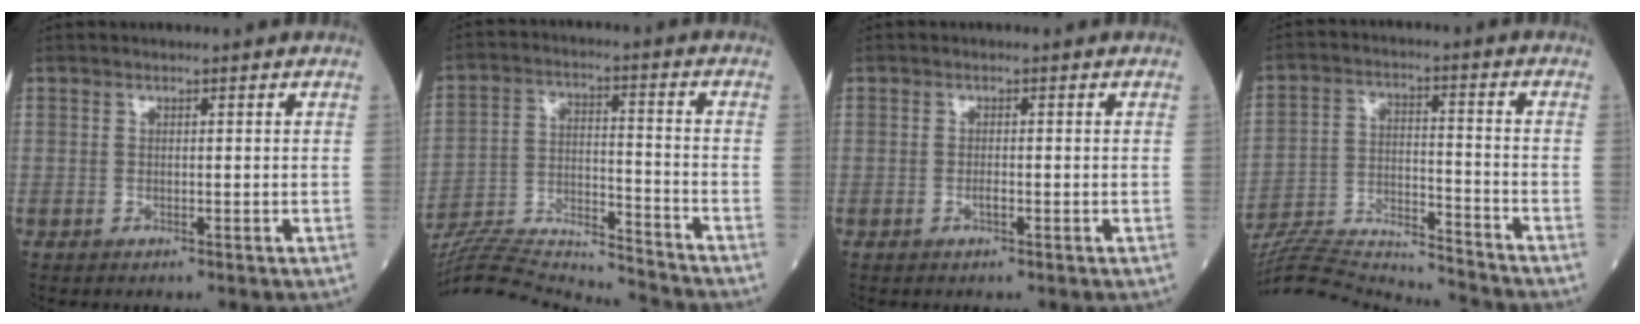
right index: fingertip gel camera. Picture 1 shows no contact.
{"total": 21.3, "force": [-20.4, -0.2, 6.1], "torque": [-0.141, -0.014, -0.328]}
{"total": 0.9, "force": [-0.4, 0.2, 0.8], "torque": [-0.017, 0.001, -0.007]}
{"total": 20.4, "force": [-19.7, -0.2, 5.5], "torque": [-0.125, -0.012, -0.315]}